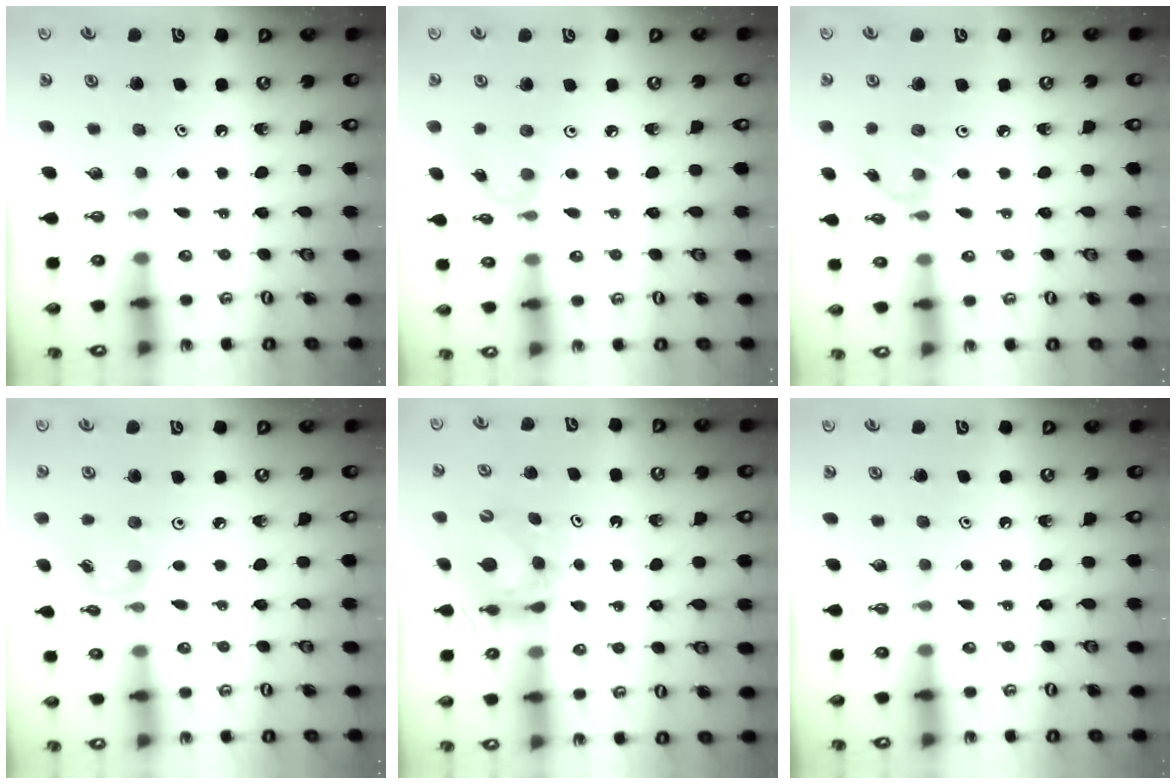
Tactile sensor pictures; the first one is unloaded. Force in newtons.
{"total": 2.1, "press": 2.1, "slide": 0.4}
{"total": 3.0, "press": 3.0, "slide": 0.5}
{"total": 2.9, "press": 2.9, "slide": 0.4}
{"total": 6.1, "press": 6.1, "slide": 0.6}
{"total": 0.0}